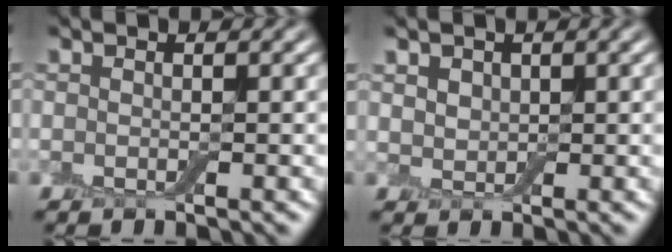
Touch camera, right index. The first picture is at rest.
{"total": 2.3, "force": [1.3, 1.7, 0.9], "torque": [-0.025, 0.007, 0.023]}